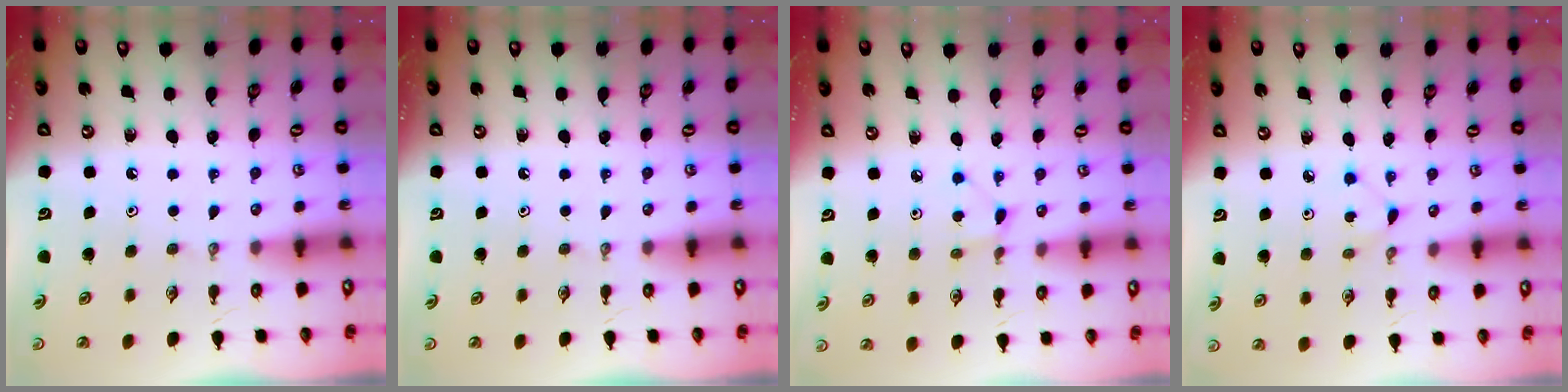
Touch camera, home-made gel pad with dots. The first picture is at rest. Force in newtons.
{"total": 0.0}
{"total": 3.5, "press": 3.5, "slide": 0.4}
{"total": 2.7, "press": 2.7, "slide": 0.3}